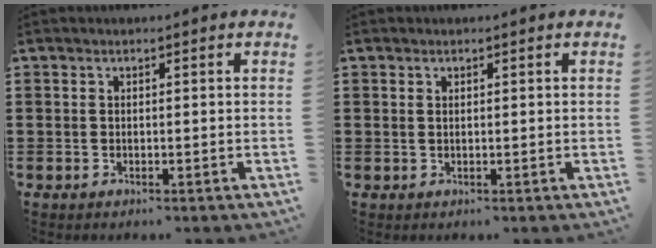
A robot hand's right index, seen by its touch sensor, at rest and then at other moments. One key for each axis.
{"total": 0.5, "fx": 0.3, "fy": 0.3, "fz": 0.4, "tx": -0.009, "ty": 0.001, "tz": 0.005}